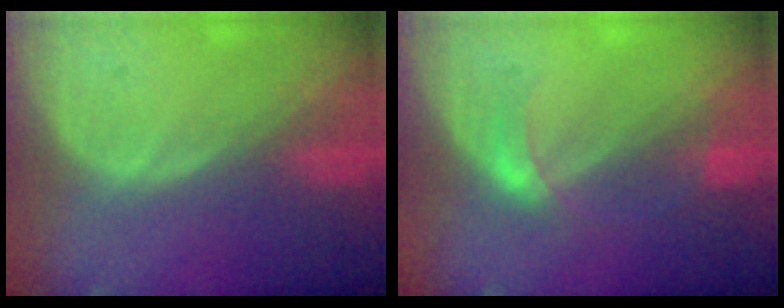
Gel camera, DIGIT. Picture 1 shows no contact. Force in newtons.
{"total": 2.9, "press": 2.9, "slide": 0.1}